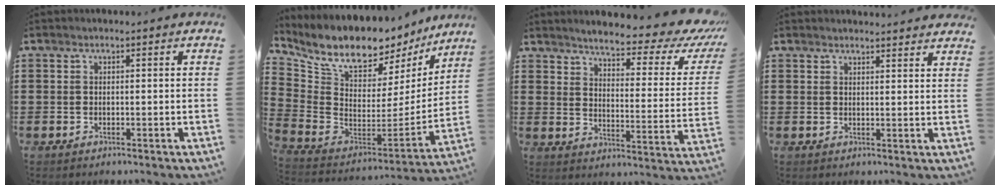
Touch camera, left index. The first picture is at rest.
{"total": 9.1, "force": [7.7, 3.3, 3.7], "torque": [-0.100, -0.066, 0.132]}
{"total": 5.8, "force": [5.0, 0.0, 2.9], "torque": [-0.065, -0.041, 0.076]}
{"total": 2.3, "force": [2.2, -0.1, 0.2], "torque": [-0.010, -0.005, 0.044]}